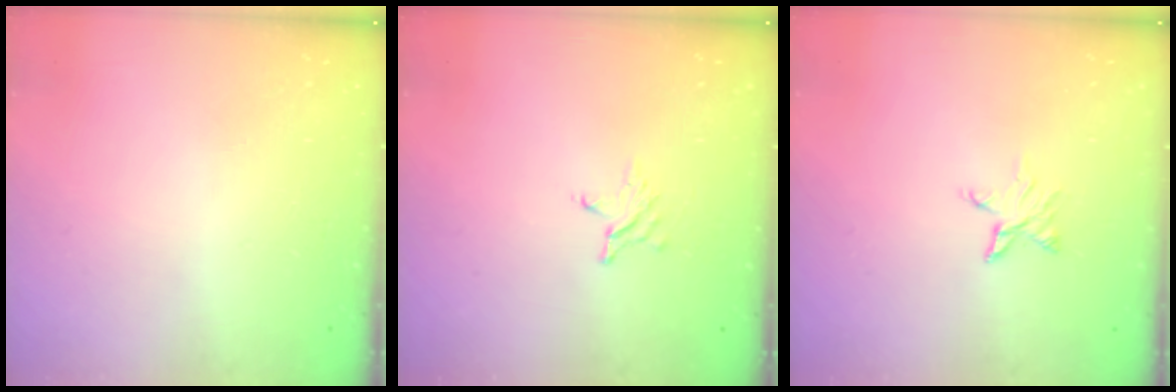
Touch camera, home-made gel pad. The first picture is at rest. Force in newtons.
{"total": 2.7, "press": 2.7, "slide": 0.3}
{"total": 3.6, "press": 3.6, "slide": 0.3}